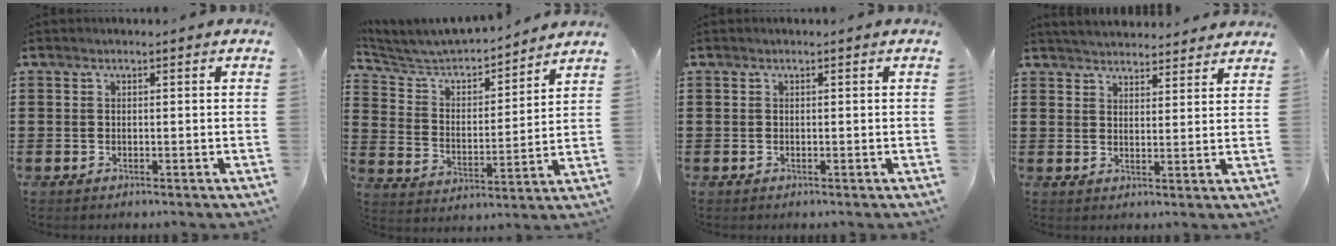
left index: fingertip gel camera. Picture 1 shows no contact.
{"total": 5.1, "force": [4.8, 1.2, 1.3], "torque": [-0.053, -0.035, 0.075]}
{"total": 0.0}
{"total": 3.7, "force": [3.6, 0.1, 0.2], "torque": [-0.013, -0.014, 0.067]}